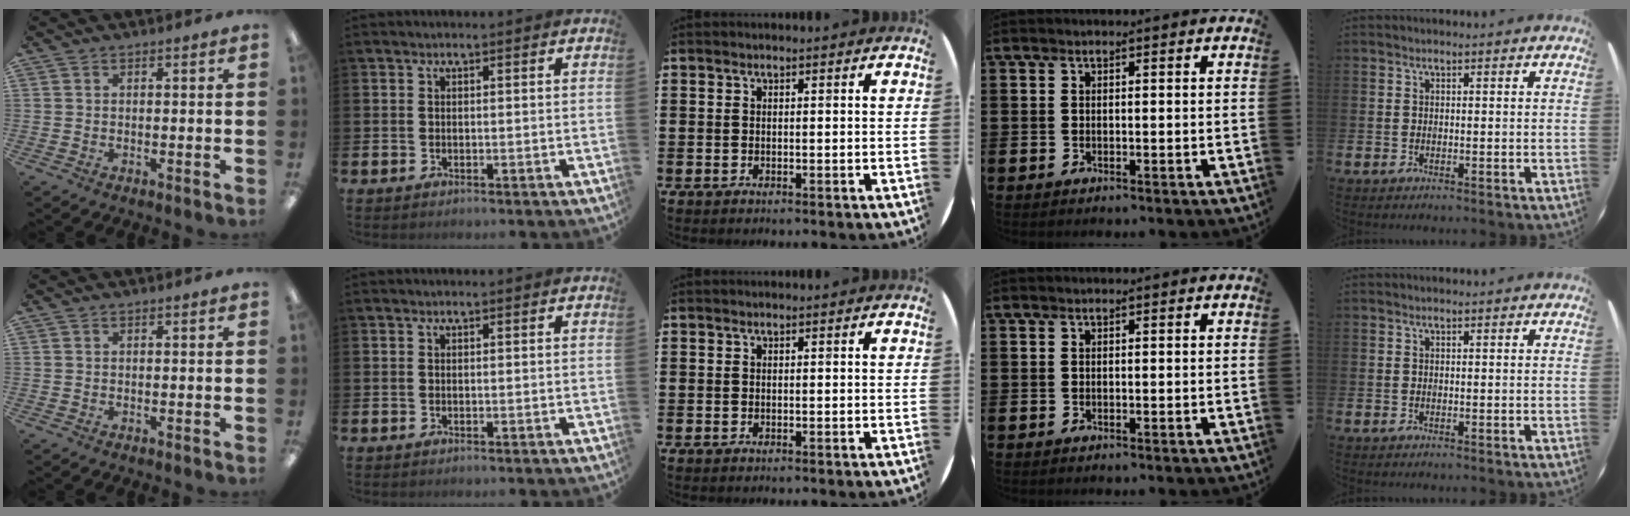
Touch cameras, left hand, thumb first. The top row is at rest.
{}